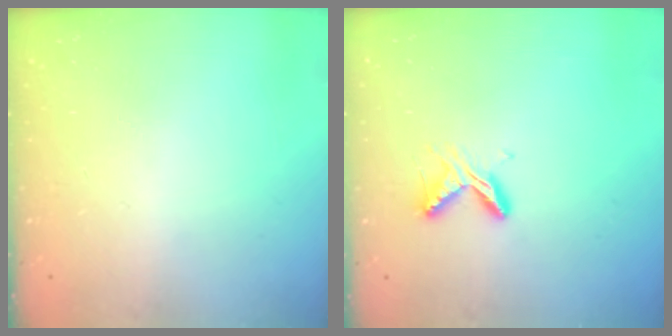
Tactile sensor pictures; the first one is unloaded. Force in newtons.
{"total": 6.5, "press": 6.4, "slide": 0.7}